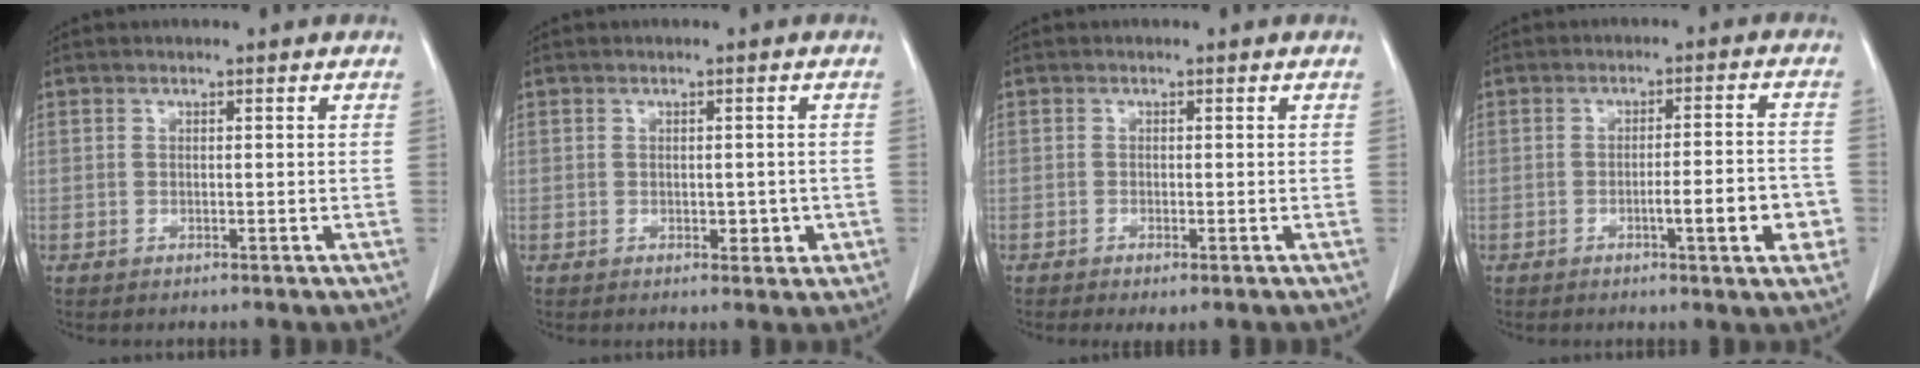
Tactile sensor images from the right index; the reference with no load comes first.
{"total": 2.5, "force": [-0.6, 1.6, 1.9], "torque": [-0.018, 0.005, -0.001]}
{"total": 1.7, "force": [-1.0, 0.4, 1.3], "torque": [-0.018, -0.004, -0.013]}
{"total": 7.6, "force": [-2.7, 0.9, 7.1], "torque": [-0.089, 0.007, -0.032]}